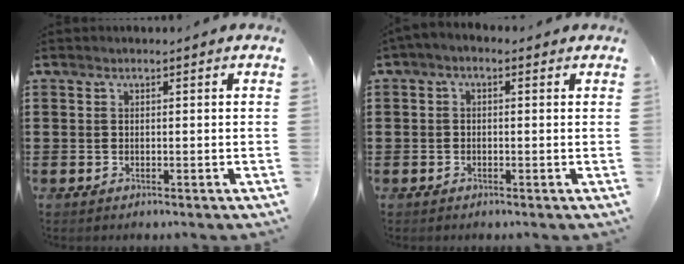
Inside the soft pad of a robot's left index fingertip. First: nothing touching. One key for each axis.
{"total": 1.1, "fx": -0.7, "fy": 0.4, "fz": 0.7, "tx": -0.013, "ty": 0.000, "tz": -0.015}